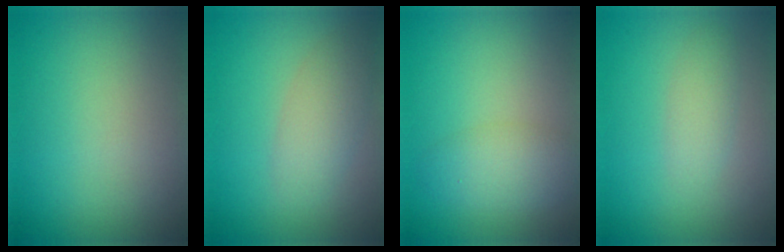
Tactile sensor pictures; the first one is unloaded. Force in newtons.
{"total": 3.0, "press": 3.0, "slide": 0.1}
{"total": 2.8, "press": 2.8, "slide": 0.1}
{"total": 1.7, "press": 1.7, "slide": 0.1}